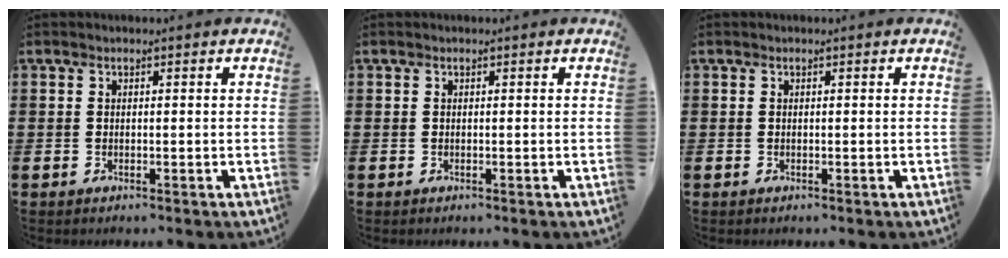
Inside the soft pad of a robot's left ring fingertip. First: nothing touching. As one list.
[{"total": 0.0}, {"total": 0.0}]